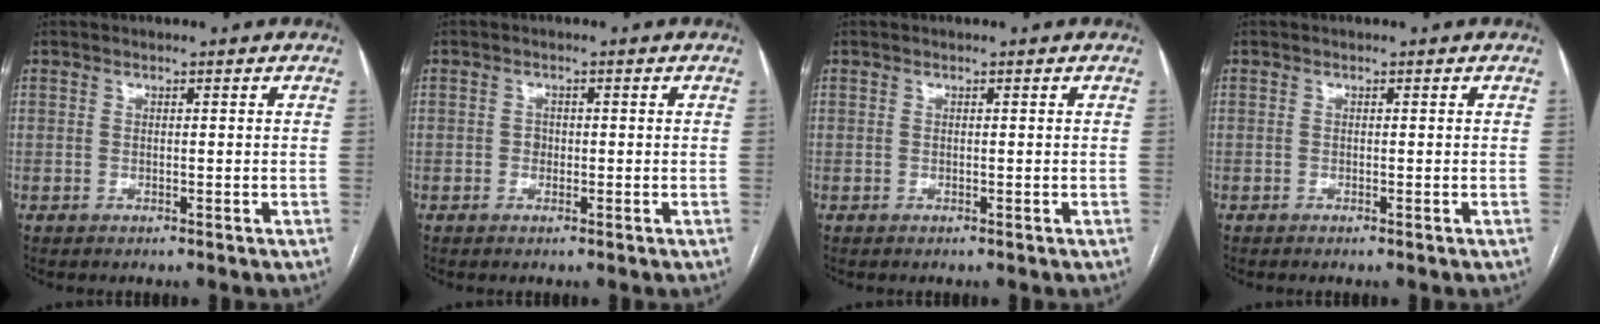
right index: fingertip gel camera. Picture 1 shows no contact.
{"total": 1.0, "force": [-0.1, 0.8, 0.5], "torque": [-0.005, 0.003, -0.002]}
{"total": 0.0}
{"total": 0.0}